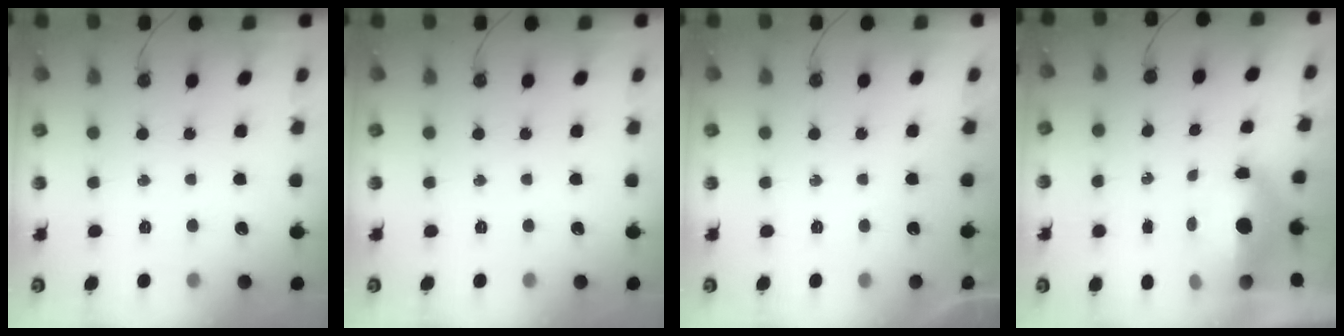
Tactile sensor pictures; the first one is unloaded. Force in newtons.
{"total": 0.0}
{"total": 0.0}
{"total": 11.2, "press": 9.4, "slide": 6.2}